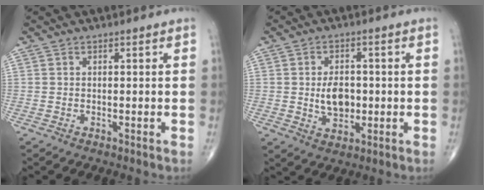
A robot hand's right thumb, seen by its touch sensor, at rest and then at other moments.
{"total": 6.6, "force": [-0.3, 4.3, 4.9], "torque": [-0.065, -0.003, -0.001]}